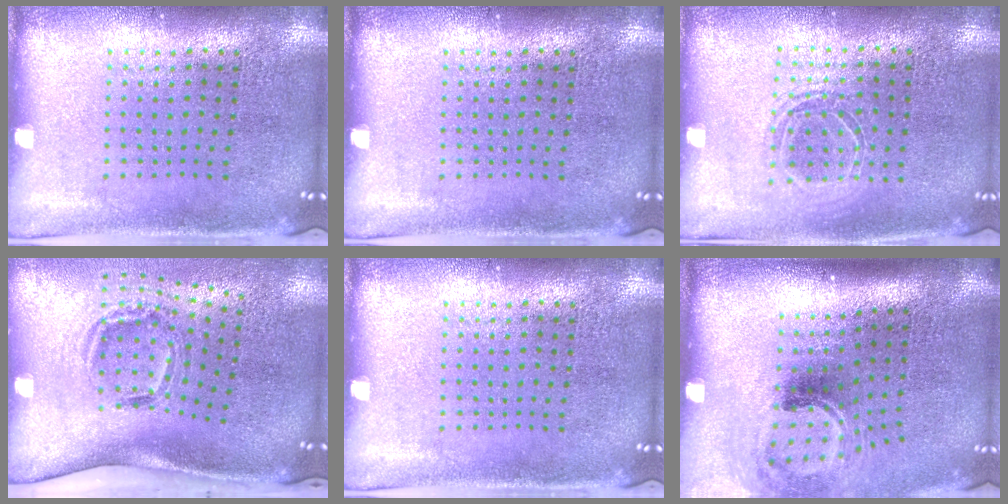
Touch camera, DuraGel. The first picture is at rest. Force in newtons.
{"total": 0.0}
{"total": 1.4, "press": 1.2, "slide": 0.7}
{"total": 2.0, "press": 1.2, "slide": 1.6}
{"total": 0.0}
{"total": 2.0, "press": 1.3, "slide": 1.5}